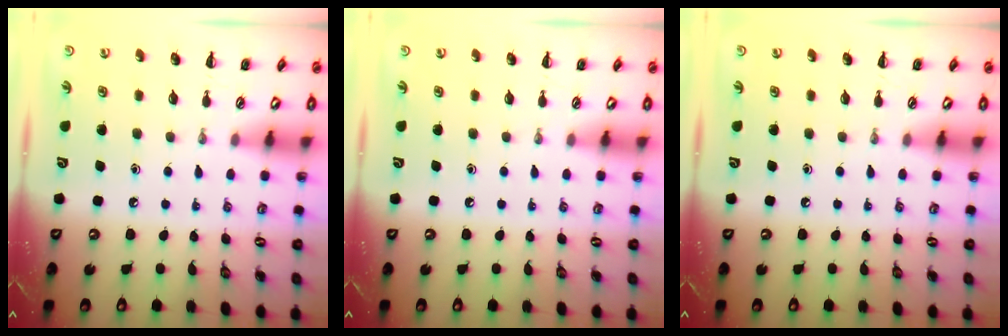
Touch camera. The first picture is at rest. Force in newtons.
{"total": 0.0}
{"total": 0.0}